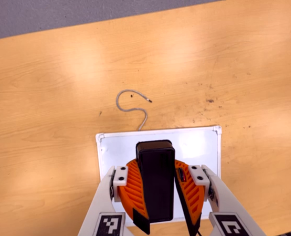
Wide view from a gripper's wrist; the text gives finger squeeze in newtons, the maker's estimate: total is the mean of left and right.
{"total": 11.2, "left": 11.1, "right": 11.2}